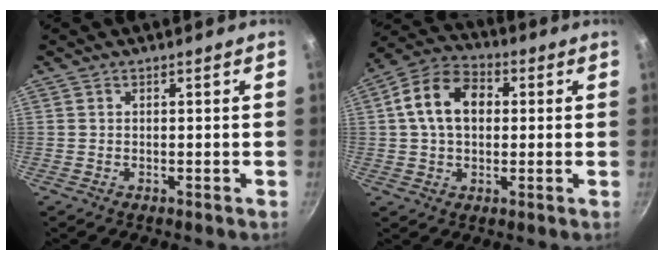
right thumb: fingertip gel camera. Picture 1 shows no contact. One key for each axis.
{"total": 12.0, "fx": 1.7, "fy": 8.5, "fz": 8.3, "tx": -0.123, "ty": 0.023, "tz": 0.013}